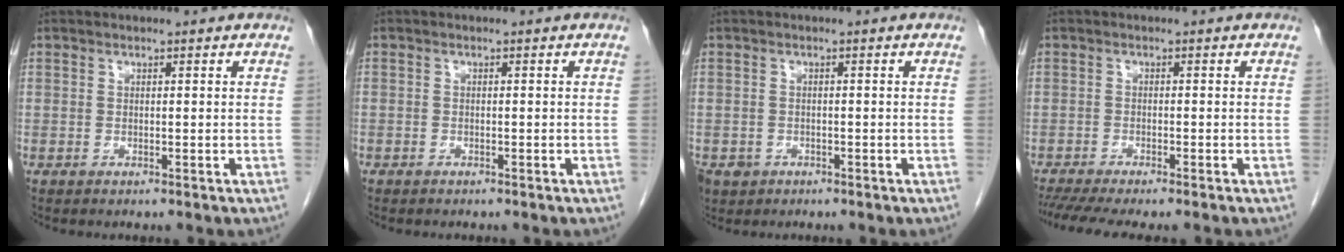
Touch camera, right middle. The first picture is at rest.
{"total": 0.8, "force": [-0.6, 0.5, 0.1], "torque": [-0.009, 0.003, -0.011]}
{"total": 3.4, "force": [-1.9, 2.7, 0.7], "torque": [-0.012, 0.003, -0.029]}
{"total": 8.5, "force": [-7.2, 0.7, 4.5], "torque": [-0.064, -0.011, -0.112]}